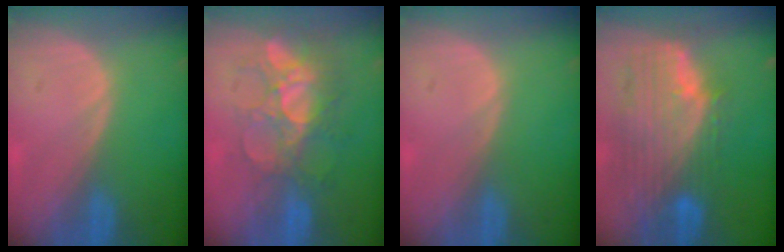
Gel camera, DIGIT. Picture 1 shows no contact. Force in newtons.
{"total": 9.6, "press": 8.4, "slide": 4.5}
{"total": 0.0}
{"total": 11.6, "press": 9.9, "slide": 6.1}